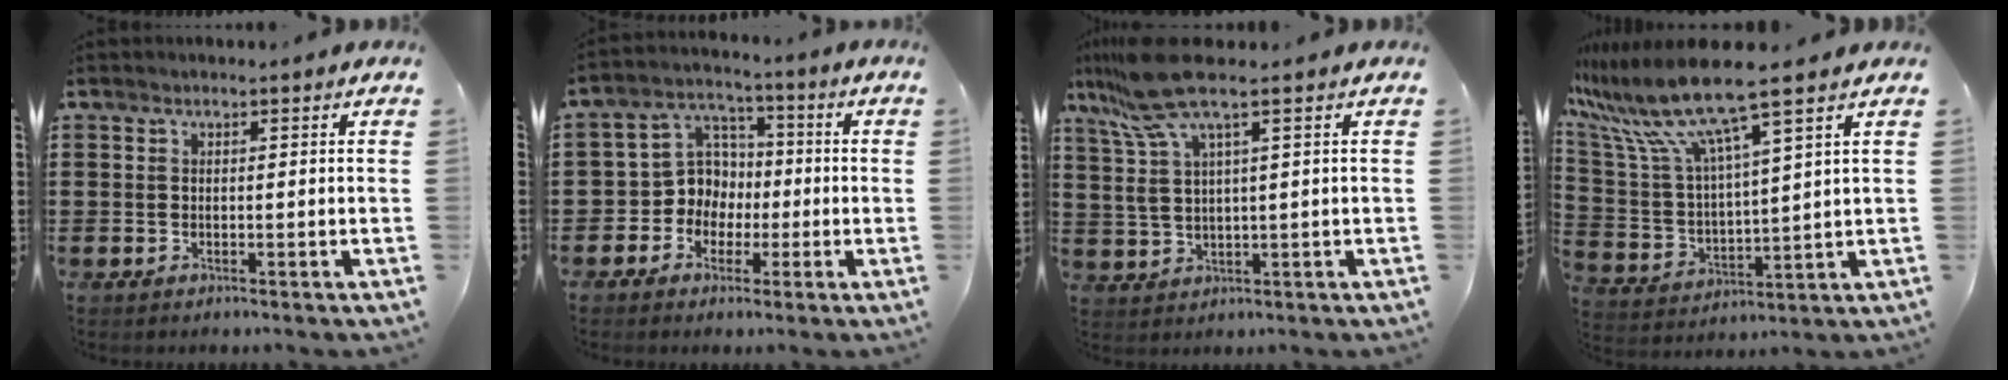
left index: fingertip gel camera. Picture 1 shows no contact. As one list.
[{"total": 7.1, "force": [-1.3, 6.7, 2.0], "torque": [-0.076, 0.007, -0.029]}, {"total": 9.2, "force": [4.7, 1.0, 7.8], "torque": [-0.197, -0.022, 0.076]}, {"total": 11.3, "force": [8.4, 0.4, 7.5], "torque": [-0.194, -0.054, 0.133]}]